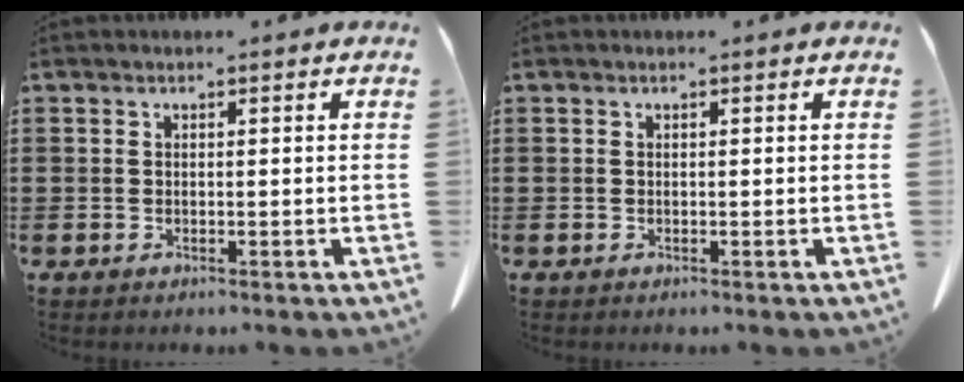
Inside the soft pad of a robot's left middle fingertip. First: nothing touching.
{"total": 0.0}